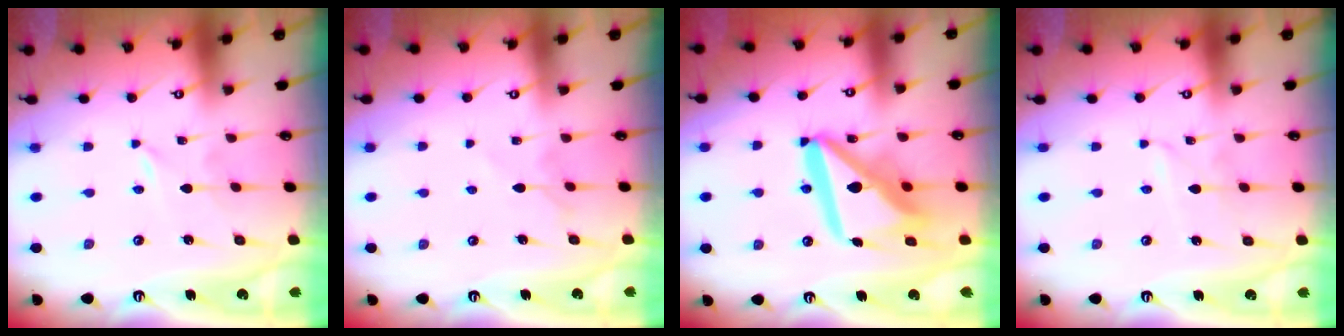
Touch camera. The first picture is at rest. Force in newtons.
{"total": 5.6, "press": 5.6, "slide": 0.8}
{"total": 17.4, "press": 17.2, "slide": 2.1}
{"total": 2.6, "press": 2.6, "slide": 0.3}